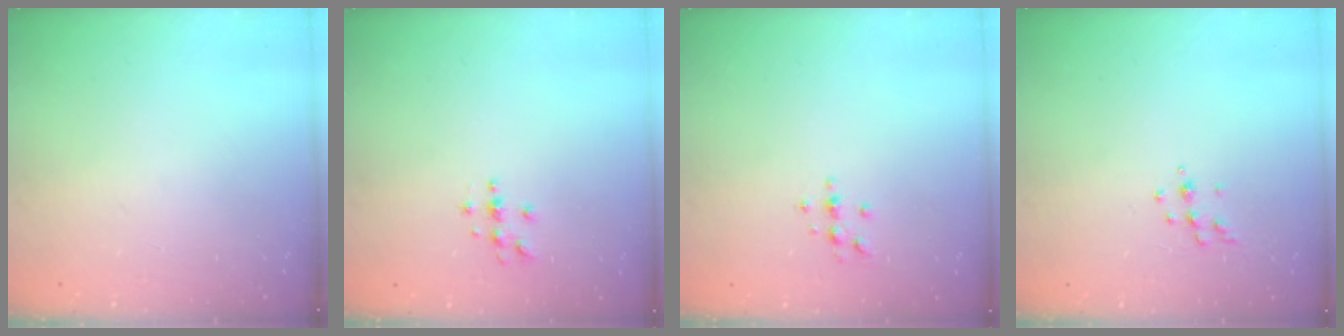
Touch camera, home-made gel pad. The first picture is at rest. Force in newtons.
{"total": 3.7, "press": 3.7, "slide": 0.4}
{"total": 4.9, "press": 4.9, "slide": 0.6}
{"total": 6.3, "press": 6.2, "slide": 0.8}